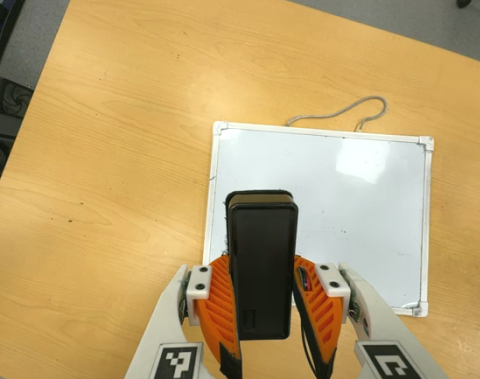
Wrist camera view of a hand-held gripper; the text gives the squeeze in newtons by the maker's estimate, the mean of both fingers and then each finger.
{"total": 5.5, "left": 5.1, "right": 6.0}